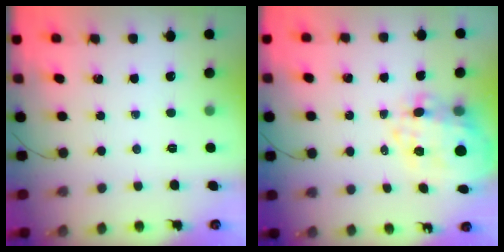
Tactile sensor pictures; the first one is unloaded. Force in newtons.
{"total": 11.5, "press": 11.0, "slide": 3.2}